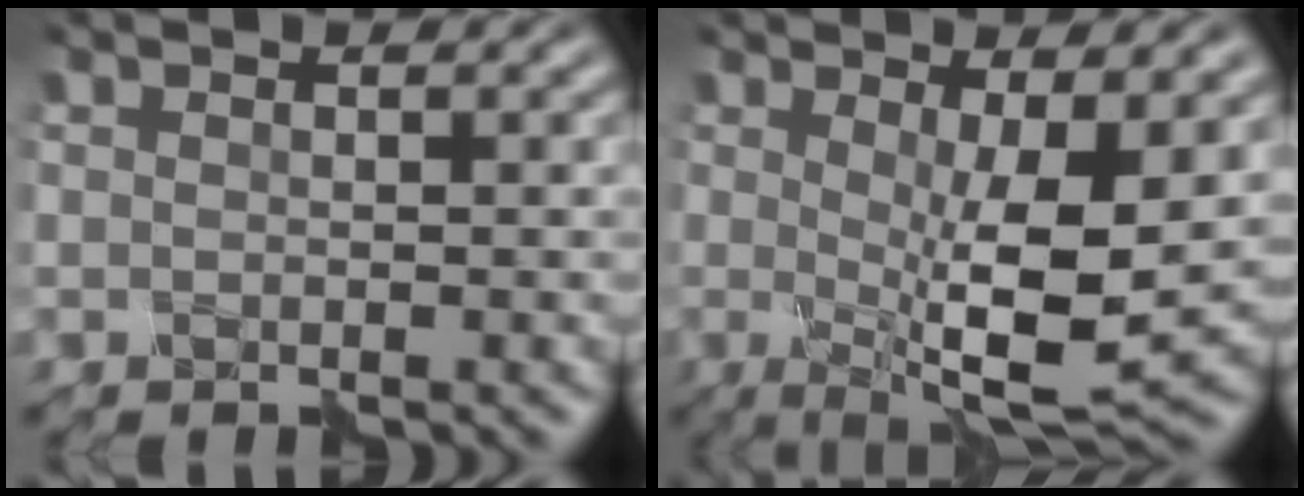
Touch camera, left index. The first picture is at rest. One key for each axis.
{"total": 7.5, "fx": -0.2, "fy": 1.8, "fz": 7.2, "tx": -0.109, "ty": -0.012, "tz": -0.003}